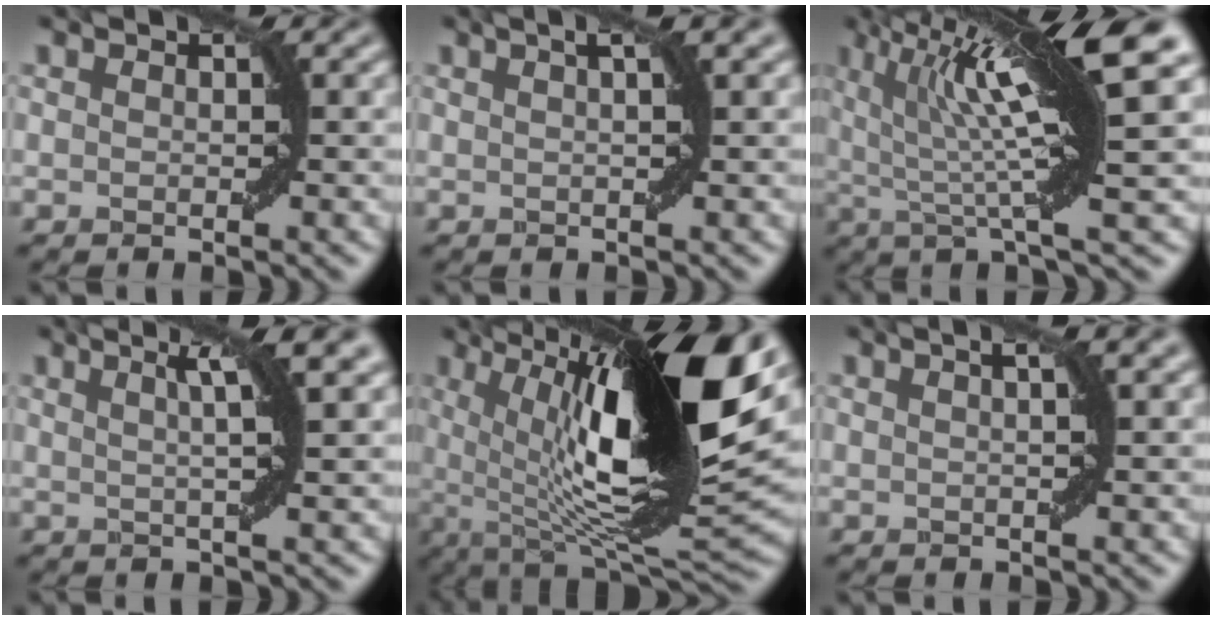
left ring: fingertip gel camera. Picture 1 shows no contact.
{"total": 3.8, "force": [1.8, 1.2, 3.1], "torque": [-0.022, 0.016, 0.001]}
{"total": 12.6, "force": [4.1, 2.4, 11.7], "torque": [-0.182, 0.023, 0.064]}
{"total": 5.3, "force": [2.1, 0.9, 4.8], "torque": [-0.058, 0.015, 0.024]}
{"total": 19.0, "force": [3.9, 5.8, 17.7], "torque": [-0.275, 0.013, 0.069]}
{"total": 3.5, "force": [1.5, 1.2, 2.9], "torque": [-0.017, 0.015, -0.003]}